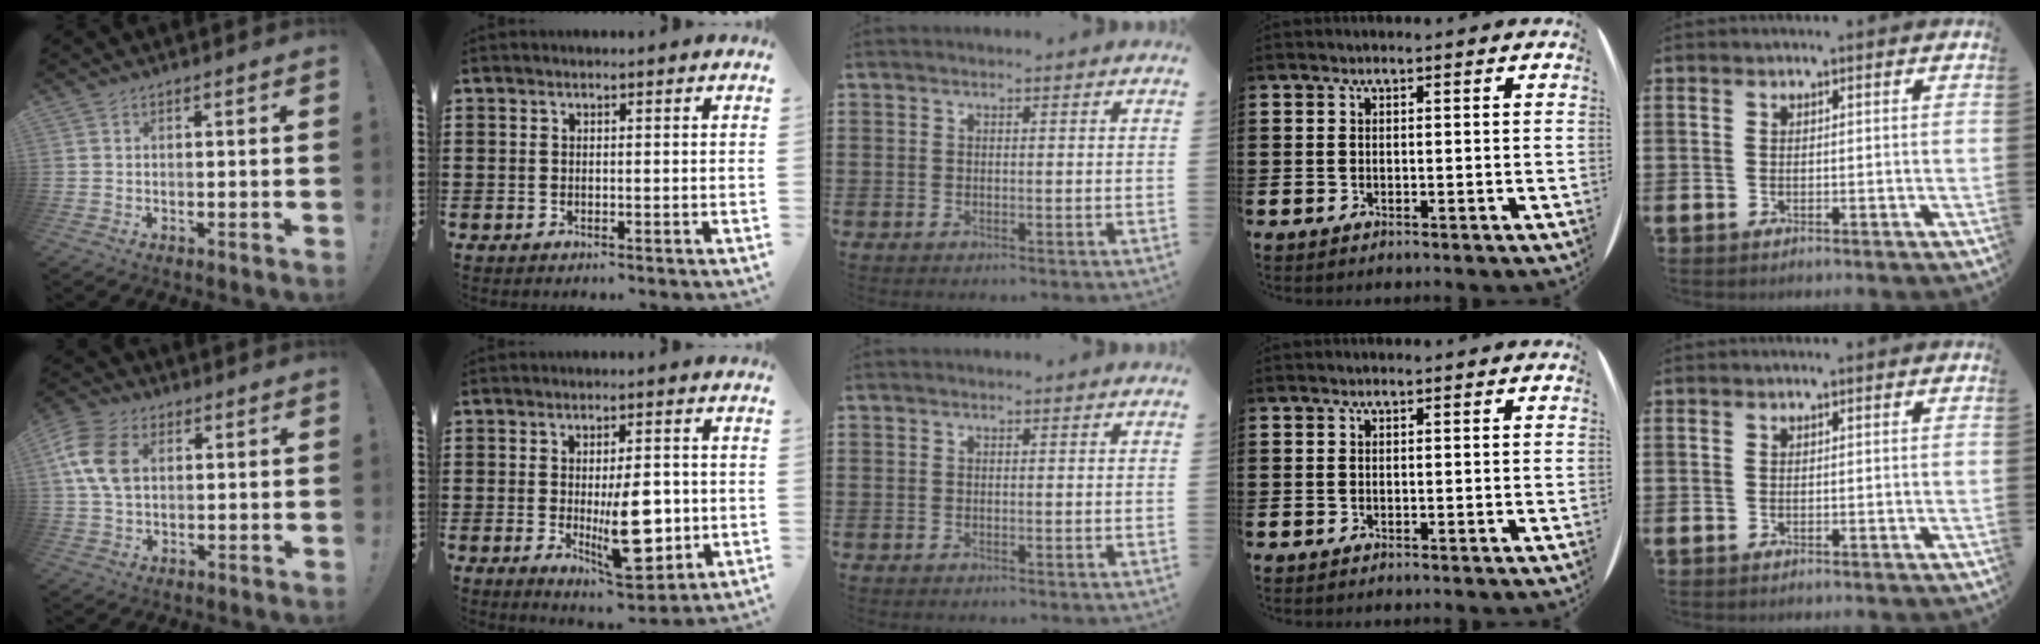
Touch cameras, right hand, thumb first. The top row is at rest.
{"thumb": {"total": 11.5, "force": [2.9, 7.9, 7.9], "torque": [-0.163, 0.010, 0.056]}, "index": {"total": 10.4, "force": [-1.2, 4.3, 9.4], "torque": [-0.138, -0.017, -0.018]}}